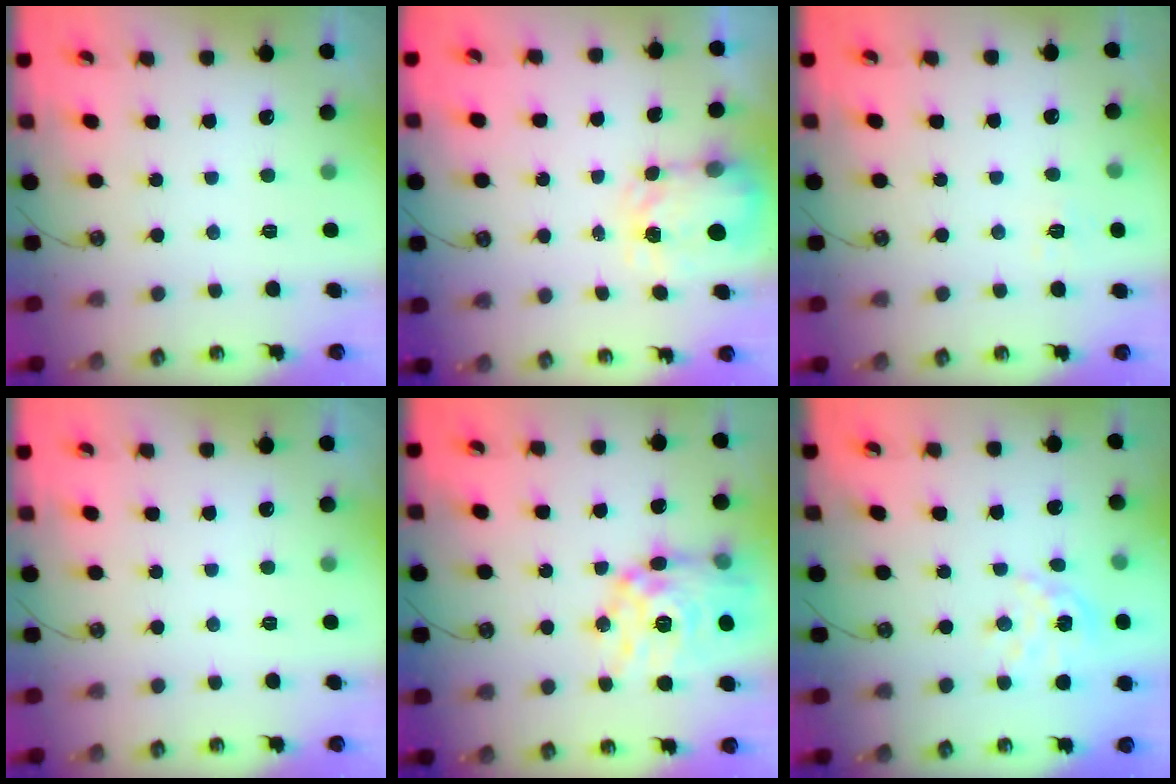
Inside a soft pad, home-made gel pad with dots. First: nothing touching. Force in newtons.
{"total": 4.0, "press": 3.9, "slide": 0.5}
{"total": 5.5, "press": 5.5, "slide": 0.5}
{"total": 0.0}
{"total": 18.6, "press": 18.5, "slide": 1.8}
{"total": 8.2, "press": 8.2, "slide": 0.9}